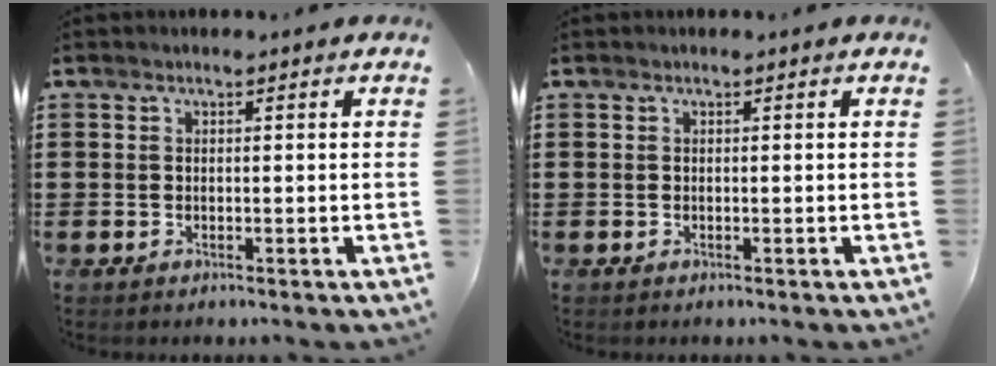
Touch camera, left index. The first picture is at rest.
{"total": 0.0}